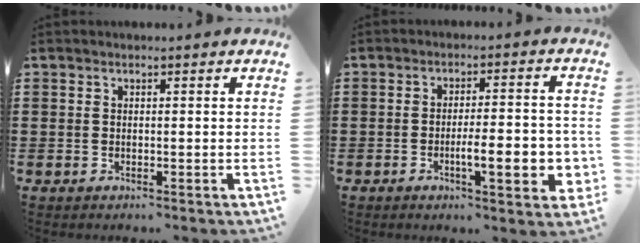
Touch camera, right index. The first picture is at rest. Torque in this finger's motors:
{"motor_torque": [0.36, -0.21, 0.27, 0.12]}